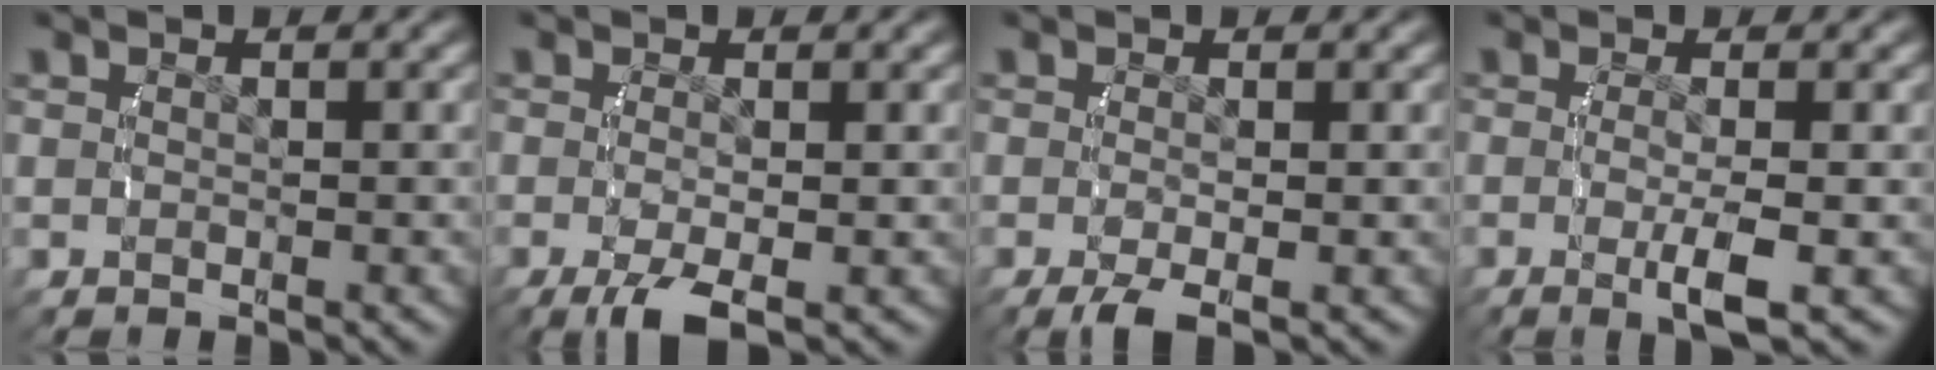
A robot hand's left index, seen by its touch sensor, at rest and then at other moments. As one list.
[{"total": 3.7, "force": [-2.1, 1.3, 2.7], "torque": [-0.066, -0.030, -0.020]}, {"total": 2.3, "force": [-1.4, 0.6, 1.7], "torque": [-0.039, -0.018, -0.015]}, {"total": 3.6, "force": [-1.2, 0.4, 3.4], "torque": [-0.066, -0.017, -0.015]}]